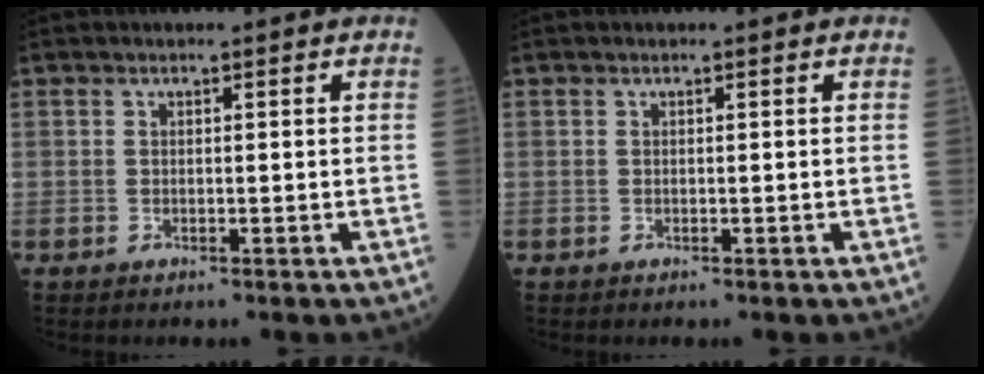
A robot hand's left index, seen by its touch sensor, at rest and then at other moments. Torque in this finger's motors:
{"motor_torque": [-0.03, 0.03, 0.00, 0.00]}